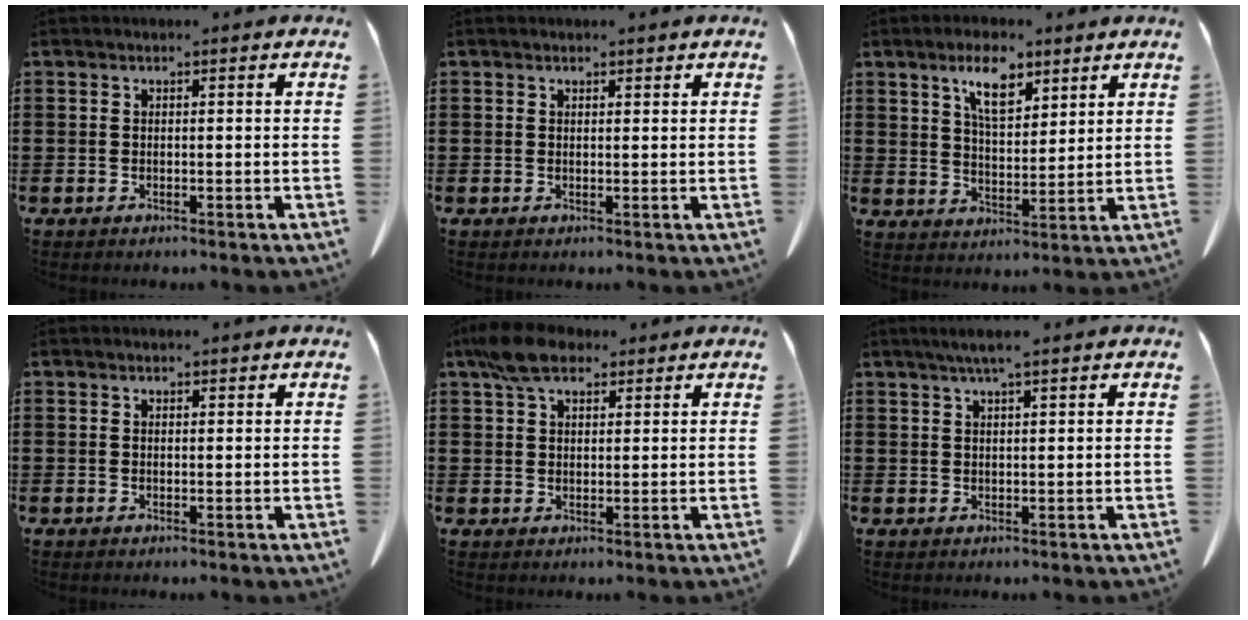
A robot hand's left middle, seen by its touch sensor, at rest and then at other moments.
{"total": 1.0, "force": [0.8, 0.3, 0.4], "torque": [-0.011, 0.001, 0.016]}
{"total": 7.9, "force": [5.4, 3.0, 5.0], "torque": [-0.089, -0.011, 0.092]}
{"total": 0.8, "force": [0.7, 0.2, 0.4], "torque": [-0.011, 0.000, 0.013]}
{"total": 6.3, "force": [4.4, 3.0, 3.4], "torque": [-0.073, 0.001, 0.081]}
{"total": 3.0, "force": [2.0, 0.0, 2.2], "torque": [-0.044, 0.001, 0.036]}